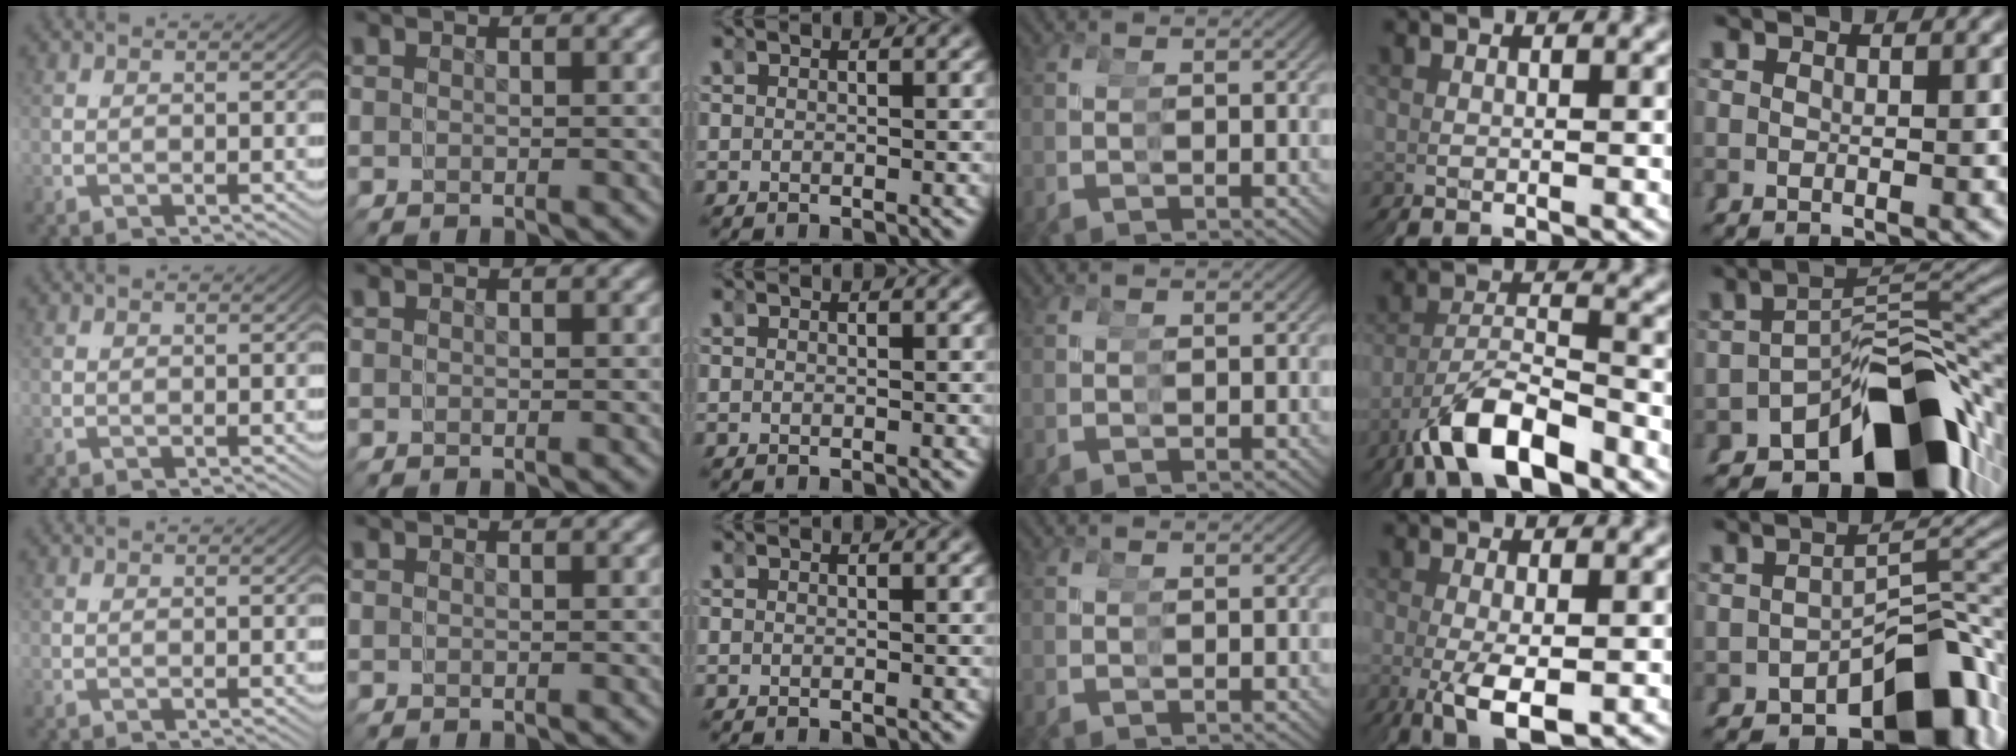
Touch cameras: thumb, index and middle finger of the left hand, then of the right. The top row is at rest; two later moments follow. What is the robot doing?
{"motion": "grasp_and_lifting", "object": "tape"}